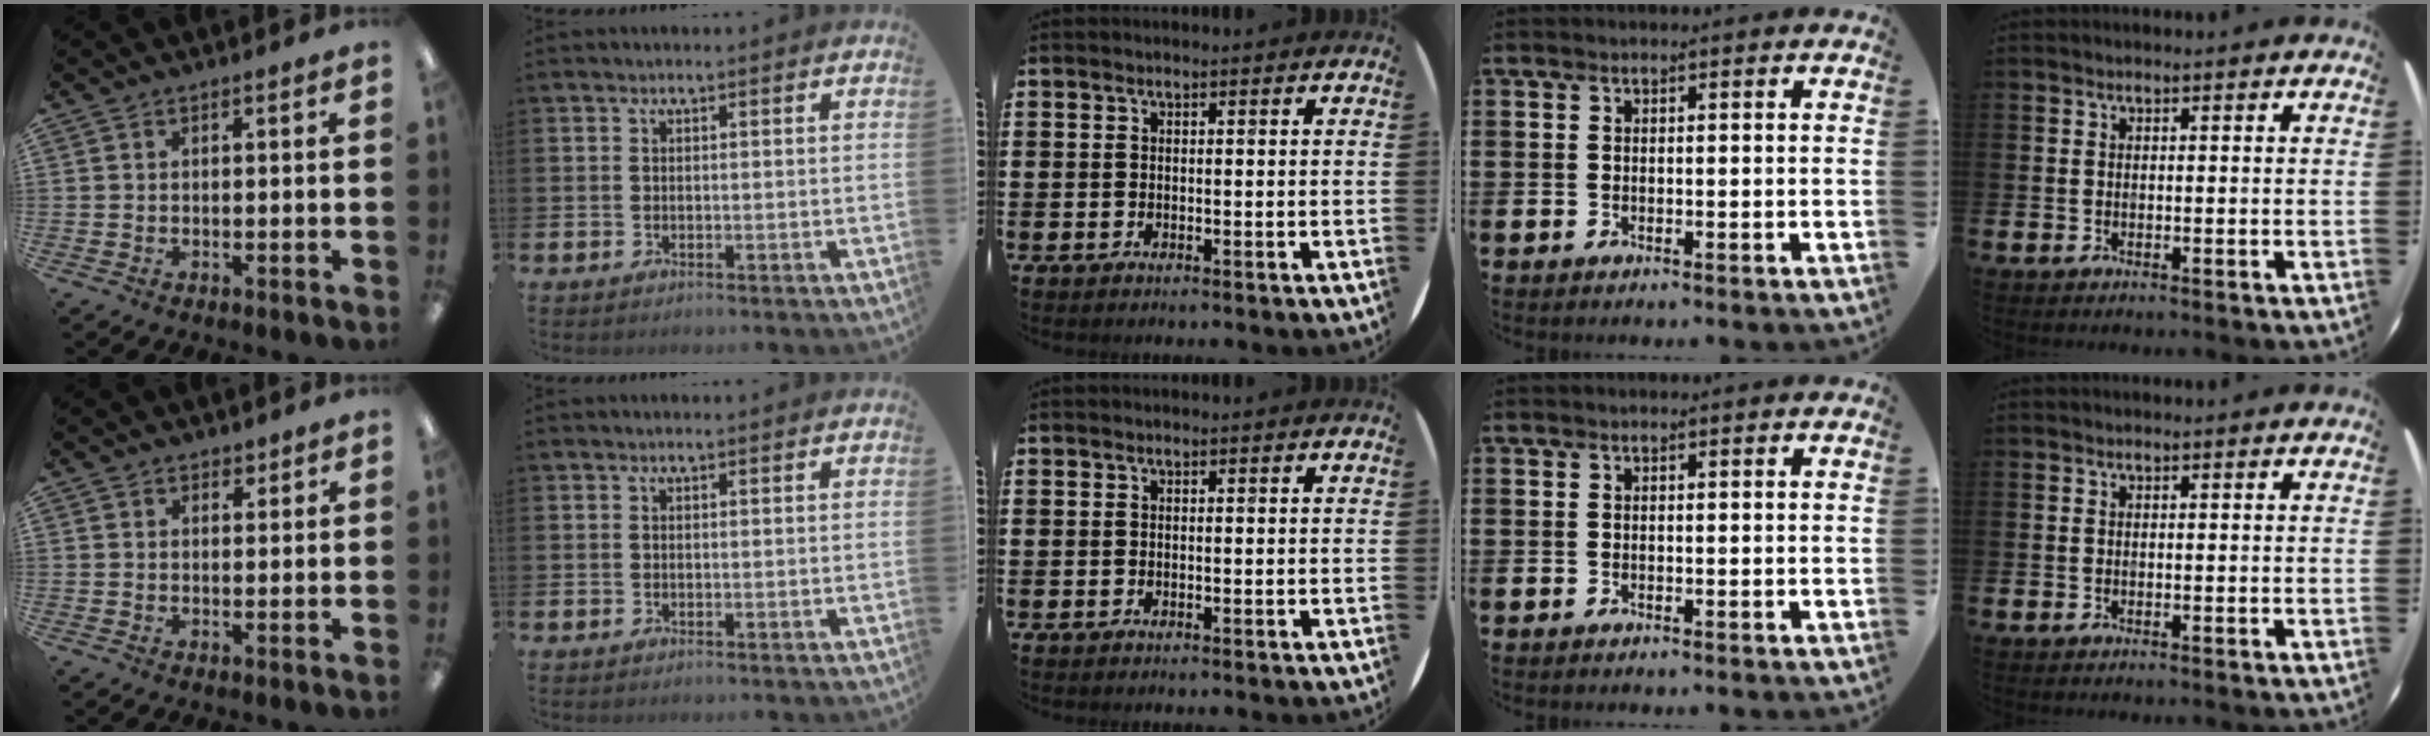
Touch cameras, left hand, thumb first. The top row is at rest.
{"thumb": {"total": 1.8, "force": [1.5, 0.9, 0.4], "torque": [-0.001, -0.004, 0.027]}}